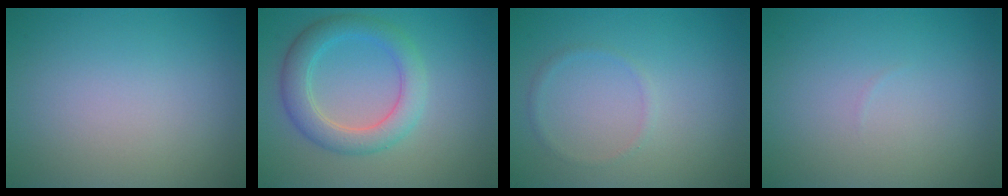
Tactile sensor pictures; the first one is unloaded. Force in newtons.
{"total": 4.2, "press": 4.2, "slide": 0.2}
{"total": 0.8, "press": 0.8, "slide": 0.1}
{"total": 0.0}